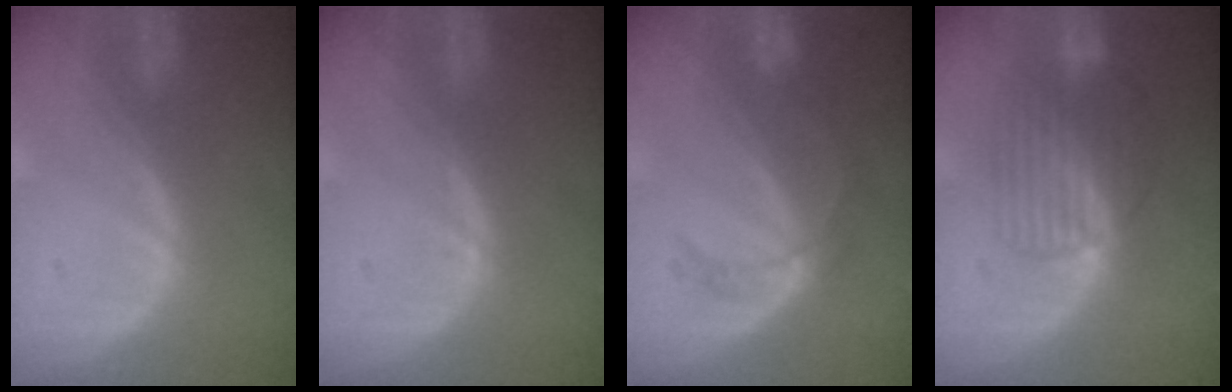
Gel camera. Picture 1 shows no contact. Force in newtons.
{"total": 0.8, "press": 0.7, "slide": 0.1}
{"total": 5.1, "press": 4.6, "slide": 2.2}
{"total": 7.5, "press": 7.2, "slide": 2.1}